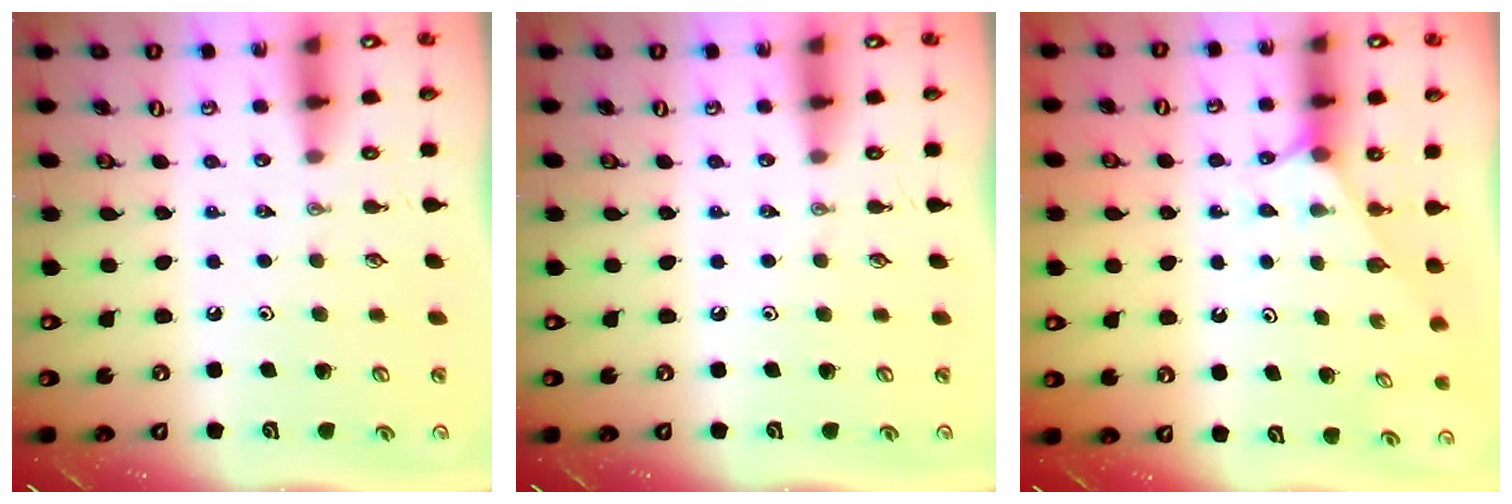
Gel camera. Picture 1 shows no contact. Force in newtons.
{"total": 0.0}
{"total": 1.9, "press": 1.9, "slide": 0.3}